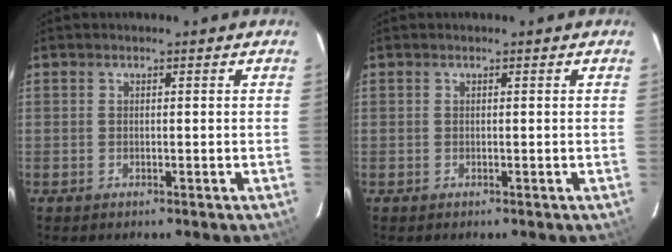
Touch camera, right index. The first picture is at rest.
{"total": 0.0}